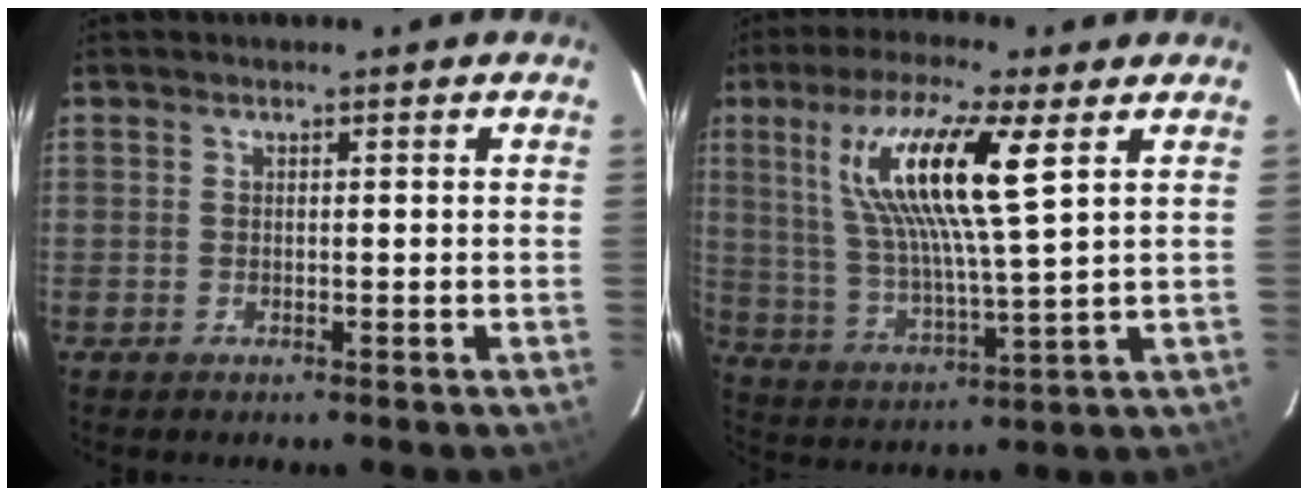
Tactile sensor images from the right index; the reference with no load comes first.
{"total": 16.0, "force": [6.5, 1.8, 14.5], "torque": [-0.271, 0.005, 0.127]}